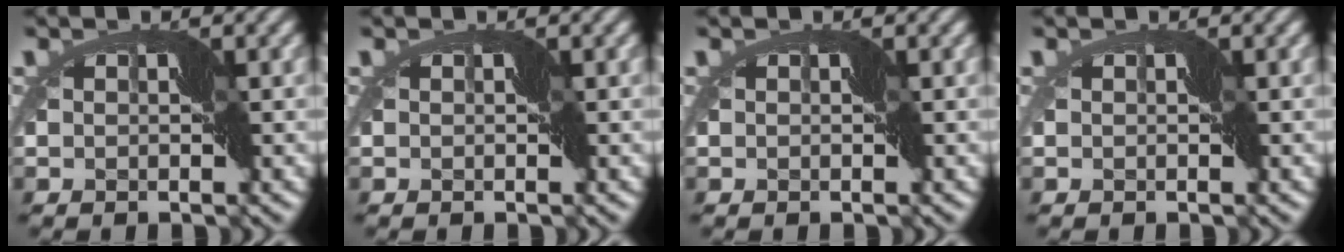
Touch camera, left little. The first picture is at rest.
{"total": 0.0}
{"total": 0.0}
{"total": 0.0}